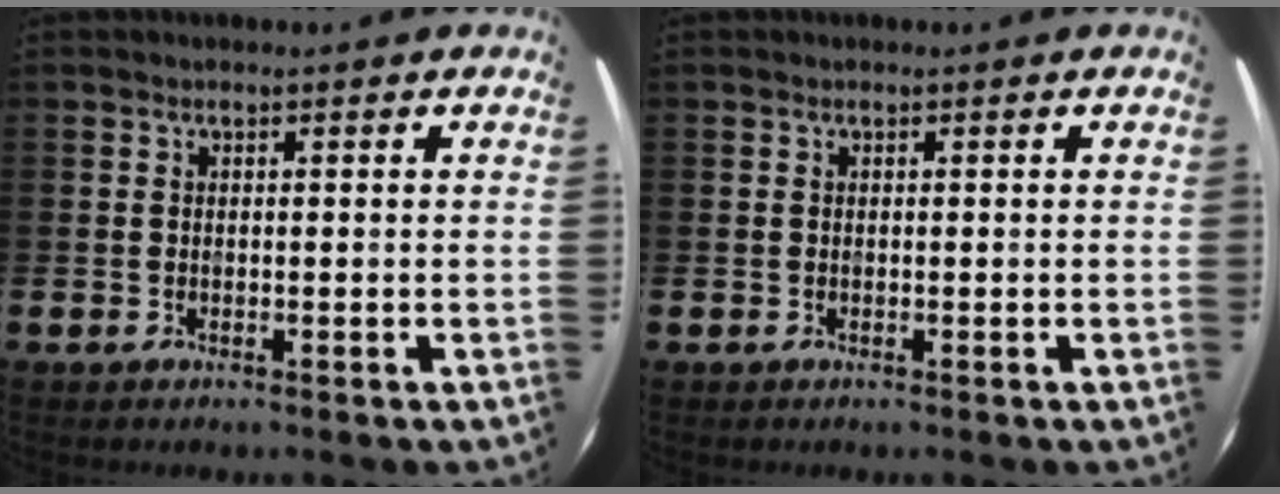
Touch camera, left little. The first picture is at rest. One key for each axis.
{"total": 0.0}